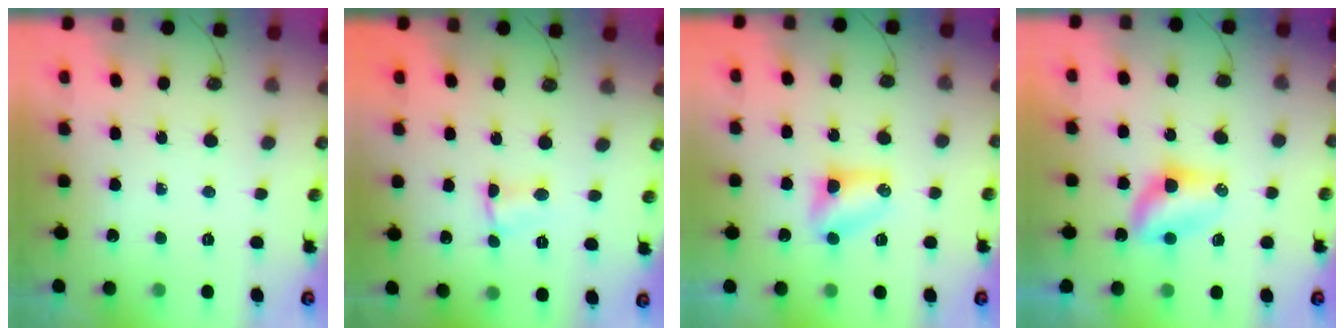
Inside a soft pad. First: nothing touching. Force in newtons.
{"total": 2.0, "press": 2.0, "slide": 0.3}
{"total": 5.3, "press": 5.3, "slide": 0.6}
{"total": 5.8, "press": 5.7, "slide": 0.7}